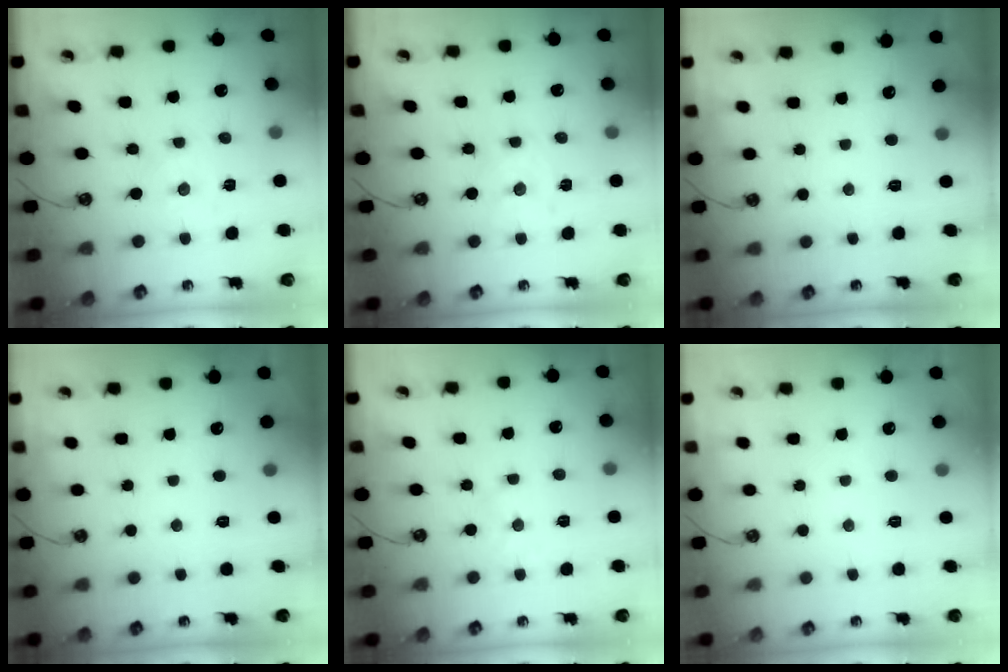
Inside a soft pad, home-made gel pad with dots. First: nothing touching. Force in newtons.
{"total": 1.6, "press": 1.6, "slide": 0.3}
{"total": 0.0}
{"total": 0.0}
{"total": 4.6, "press": 4.6, "slide": 0.6}
{"total": 0.0}